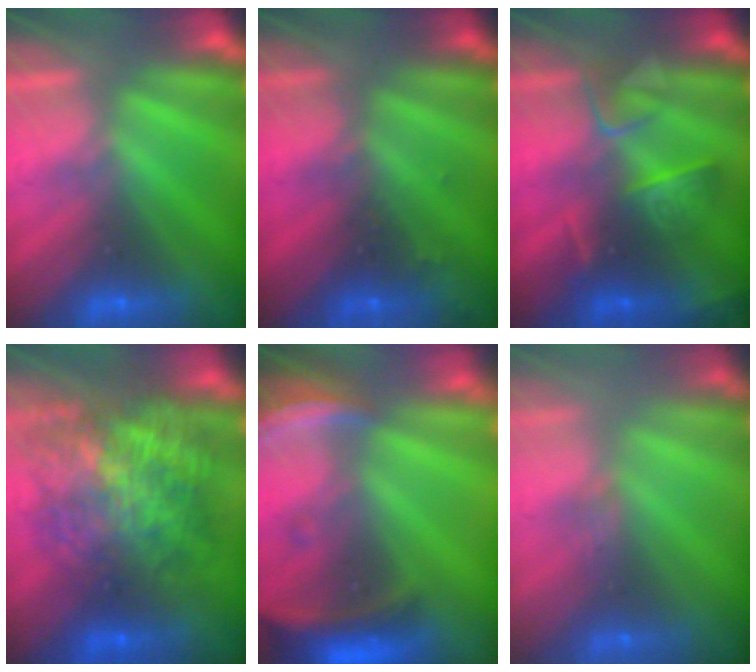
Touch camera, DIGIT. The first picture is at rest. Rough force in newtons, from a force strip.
{"total": 6.6}
{"total": 2.7}
{"total": 7.1}
{"total": 7.0}
{"total": 2.5}